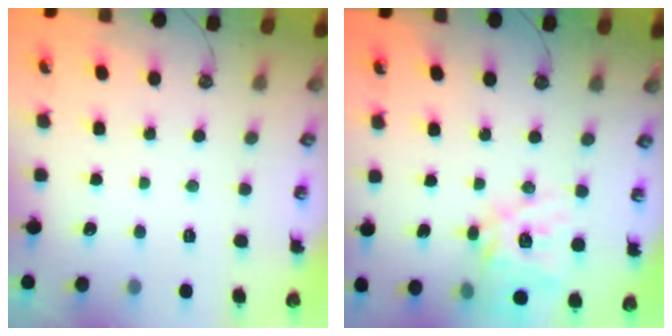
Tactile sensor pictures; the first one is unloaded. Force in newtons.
{"total": 16.6, "press": 16.5, "slide": 1.6}